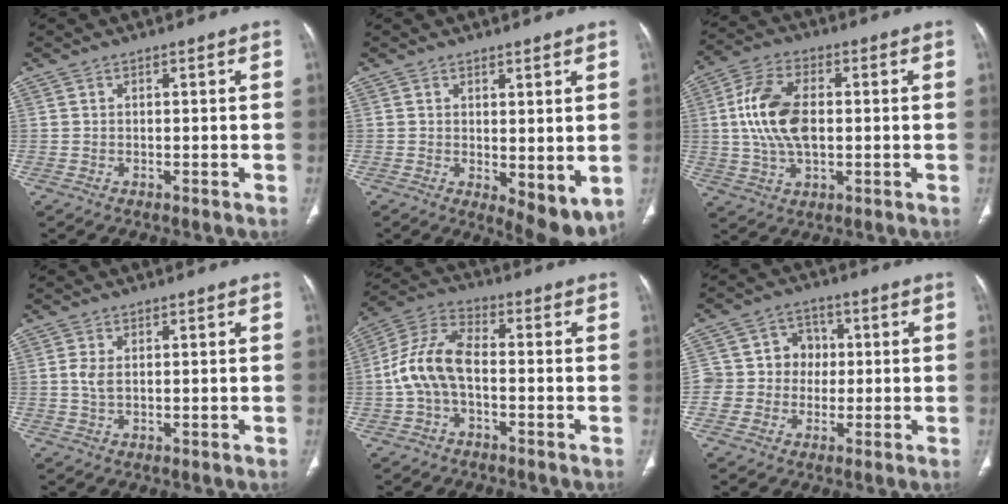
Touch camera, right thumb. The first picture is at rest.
{"total": 7.1, "force": [0.2, 3.0, 6.4], "torque": [-0.080, -0.023, 0.015]}
{"total": 12.4, "force": [0.8, 7.1, 10.2], "torque": [-0.203, 0.011, 0.015]}
{"total": 2.5, "force": [0.4, 1.3, 2.1], "torque": [-0.049, -0.002, 0.010]}
{"total": 10.3, "force": [-1.6, 5.6, 8.5], "torque": [-0.173, 0.035, -0.038]}
{"total": 8.7, "force": [-0.3, 8.2, 2.8], "torque": [-0.001, 0.023, -0.010]}